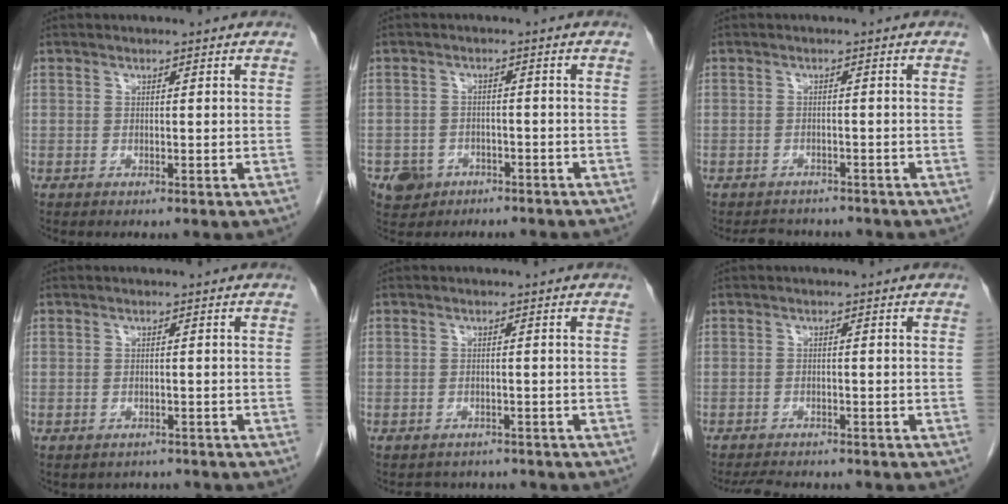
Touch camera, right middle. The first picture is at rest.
{"total": 4.3, "force": [-2.8, 3.2, 0.5], "torque": [-0.009, 0.009, -0.041]}
{"total": 5.0, "force": [-4.6, 1.8, 0.7], "torque": [-0.007, -0.001, -0.061]}
{"total": 2.8, "force": [-2.4, 1.4, 0.1], "torque": [-0.004, 0.003, -0.033]}
{"total": 3.9, "force": [-3.5, 1.7, 0.1], "torque": [-0.002, 0.004, -0.045]}
{"total": 5.6, "force": [-5.1, 1.3, 1.8], "torque": [-0.026, -0.009, -0.076]}